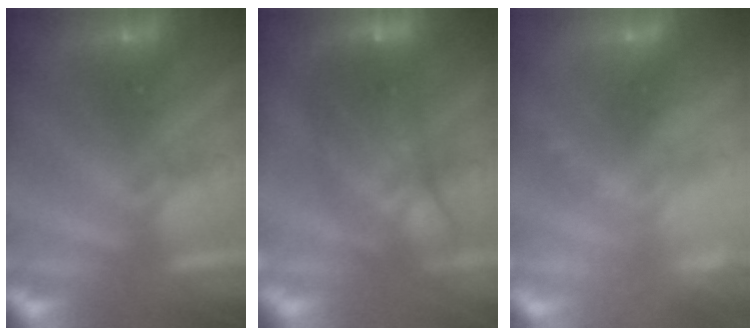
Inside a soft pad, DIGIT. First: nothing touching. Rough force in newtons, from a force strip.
{"total": 5.5}
{"total": 2.3}